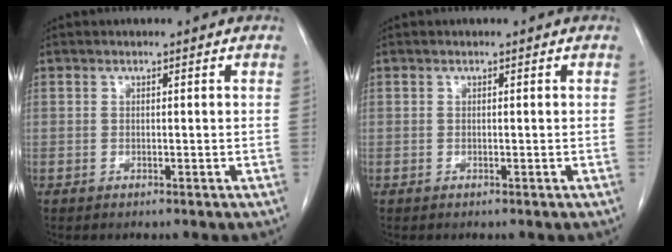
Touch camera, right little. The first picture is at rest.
{"total": 0.0}